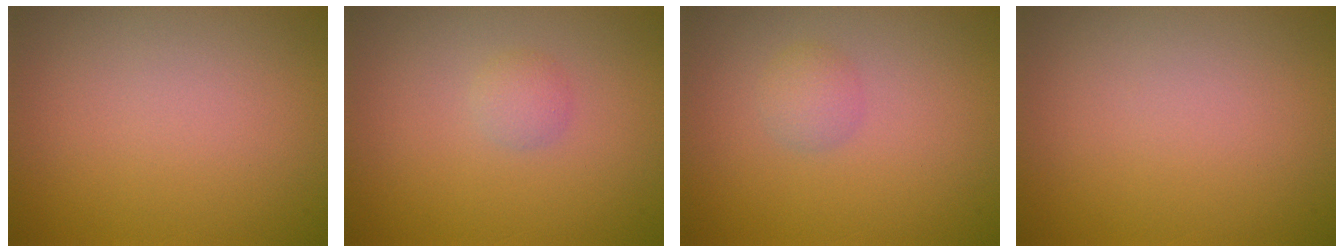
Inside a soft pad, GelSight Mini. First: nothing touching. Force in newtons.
{"total": 1.1, "press": 1.1, "slide": 0.1}
{"total": 1.4, "press": 1.4, "slide": 0.1}
{"total": 0.0}